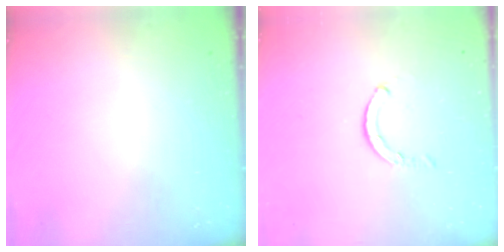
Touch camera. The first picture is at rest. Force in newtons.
{"total": 0.5, "press": 0.5, "slide": 0.2}